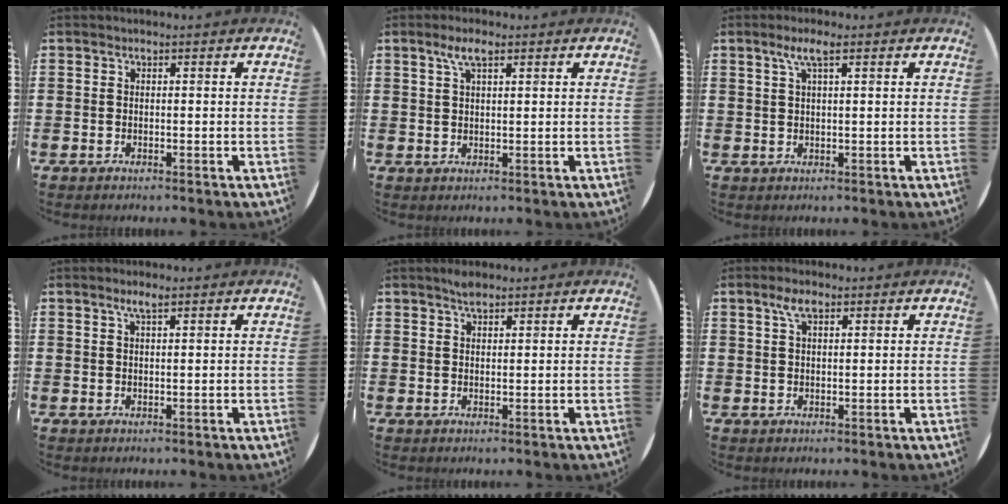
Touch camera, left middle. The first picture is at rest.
{"total": 3.4, "force": [2.0, 0.9, 2.6], "torque": [-0.055, 0.008, 0.034]}
{"total": 2.9, "force": [1.5, 0.5, 2.4], "torque": [-0.050, 0.007, 0.025]}
{"total": 2.1, "force": [1.4, 0.3, 1.5], "torque": [-0.031, 0.004, 0.024]}
{"total": 1.8, "force": [1.6, 0.6, 0.6], "torque": [-0.006, 0.000, 0.027]}
{"total": 3.0, "force": [1.9, 1.1, 2.1], "torque": [-0.046, 0.009, 0.032]}